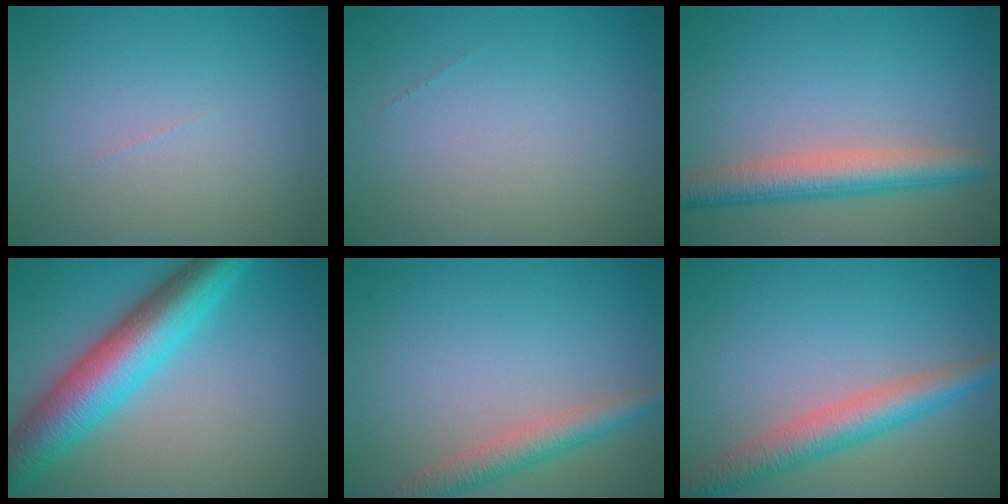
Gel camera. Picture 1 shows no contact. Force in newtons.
{"total": 0.0}
{"total": 4.7, "press": 4.7, "slide": 0.2}
{"total": 9.3, "press": 9.3, "slide": 0.1}
{"total": 3.5, "press": 3.5, "slide": 0.1}
{"total": 4.8, "press": 4.8, "slide": 0.2}